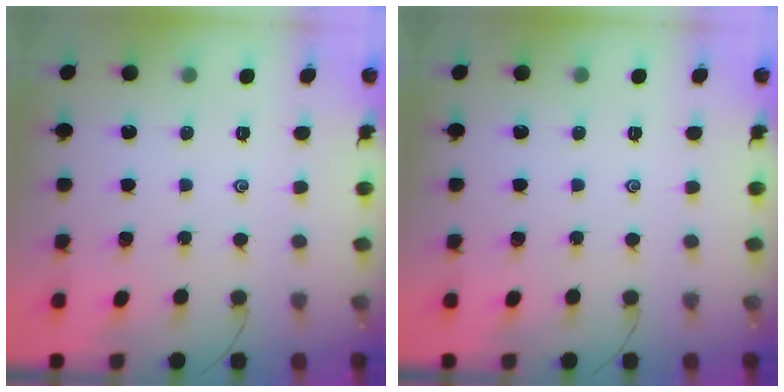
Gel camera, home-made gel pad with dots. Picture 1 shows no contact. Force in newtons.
{"total": 0.0}